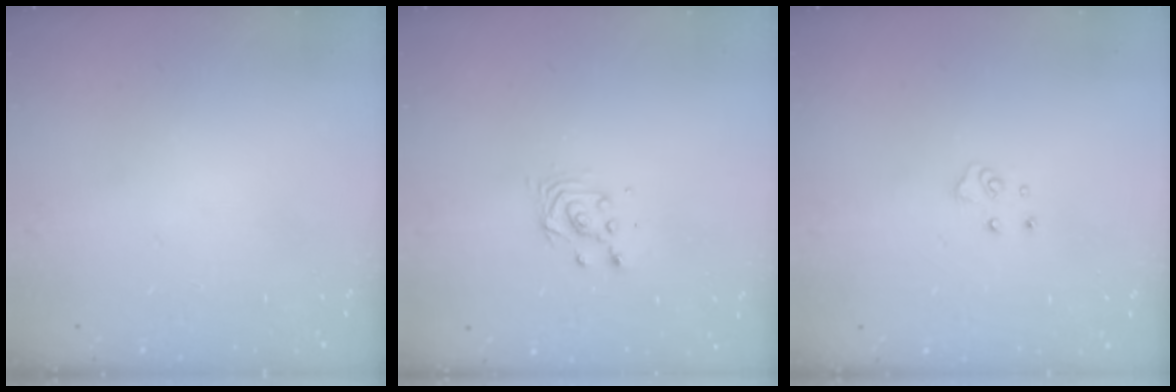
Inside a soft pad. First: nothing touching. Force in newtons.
{"total": 3.9, "press": 3.9, "slide": 0.3}
{"total": 5.1, "press": 5.1, "slide": 0.4}